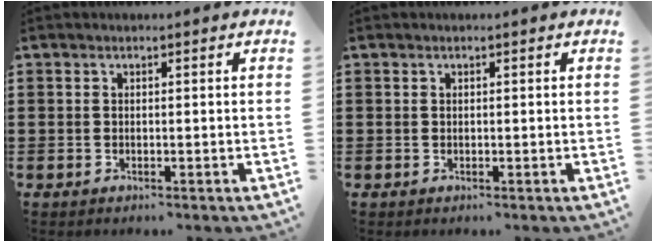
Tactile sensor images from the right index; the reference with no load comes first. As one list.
[{"total": 0.0}]